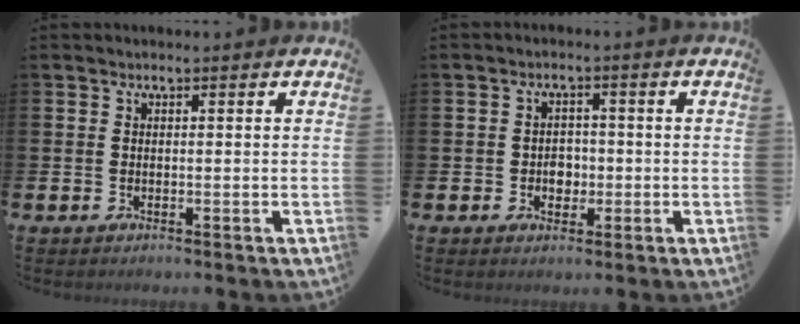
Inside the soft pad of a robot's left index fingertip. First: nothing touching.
{"total": 2.7, "force": [-0.5, 2.3, 1.3], "torque": [-0.006, -0.003, -0.019]}